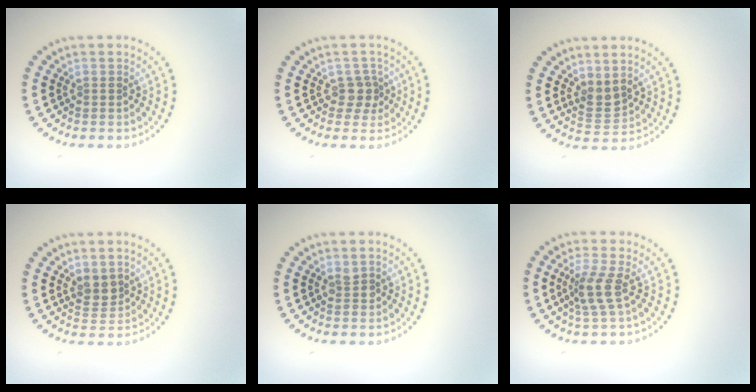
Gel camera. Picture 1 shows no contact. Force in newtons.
{"total": 1.8, "press": 1.5, "slide": 1.1}
{"total": 2.0, "press": 1.6, "slide": 1.1}
{"total": 2.0, "press": 1.8, "slide": 0.8}
{"total": 1.0, "press": 0.9, "slide": 0.3}
{"total": 2.6, "press": 1.9, "slide": 1.7}